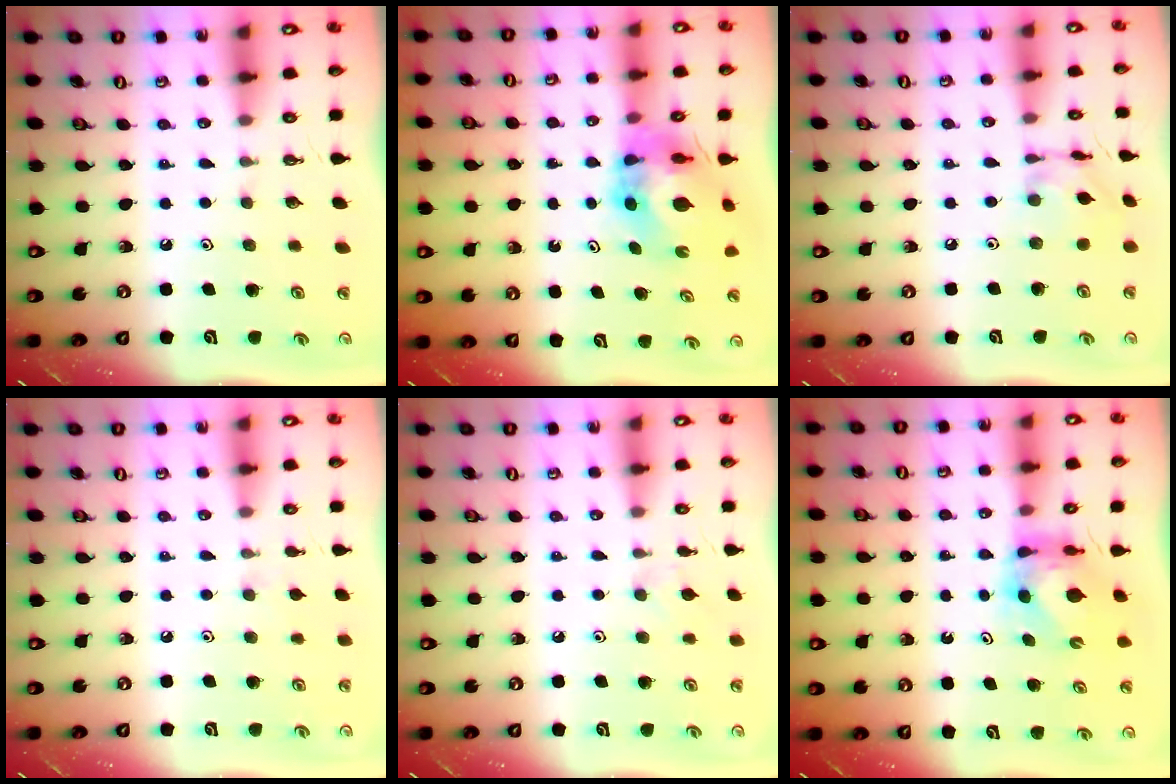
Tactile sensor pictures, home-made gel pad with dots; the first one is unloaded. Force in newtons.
{"total": 8.9, "press": 8.8, "slide": 1.0}
{"total": 8.0, "press": 8.0, "slide": 0.3}
{"total": 4.0, "press": 4.0, "slide": 0.5}
{"total": 3.8, "press": 3.7, "slide": 0.6}
{"total": 5.7, "press": 5.6, "slide": 0.6}